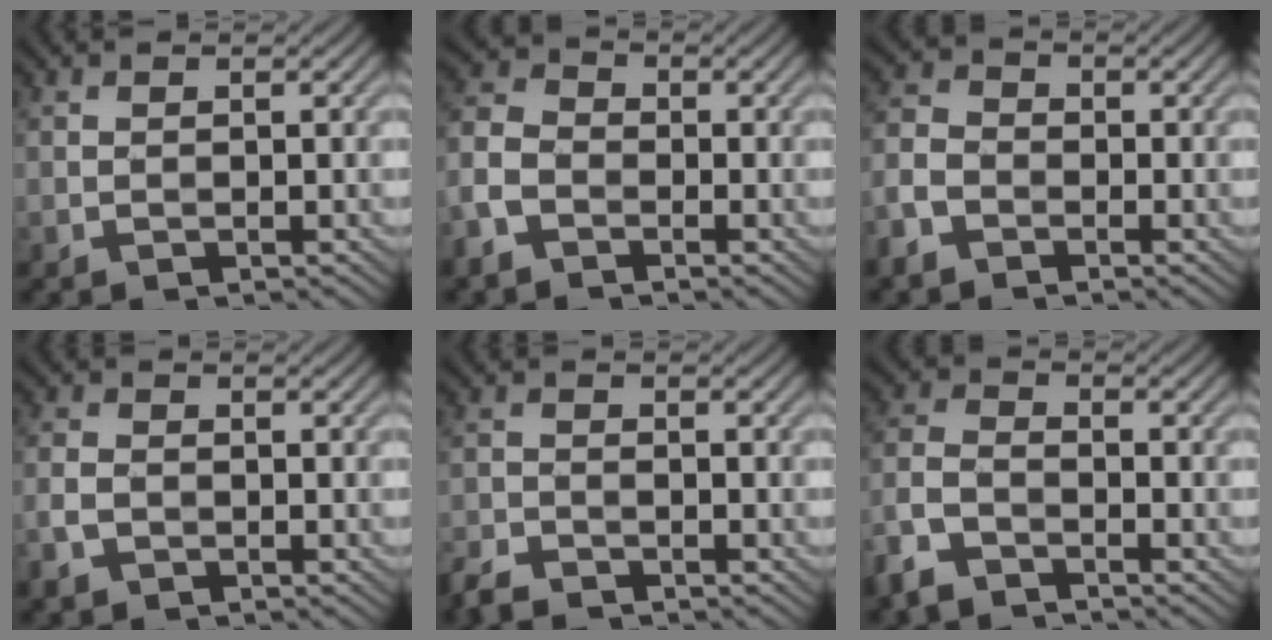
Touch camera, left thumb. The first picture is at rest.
{"total": 5.3, "force": [-2.9, 3.5, 2.7], "torque": [-0.081, 0.002, -0.076]}
{"total": 4.6, "force": [-2.8, 3.0, 2.0], "torque": [-0.061, 0.000, -0.073]}
{"total": 3.2, "force": [-1.7, 2.2, 1.6], "torque": [-0.045, -0.006, -0.042]}
{"total": 3.2, "force": [-2.9, 1.0, 1.2], "torque": [-0.026, -0.009, -0.065]}
{"total": 5.9, "force": [-4.4, 2.6, 3.0], "torque": [-0.074, -0.004, -0.106]}